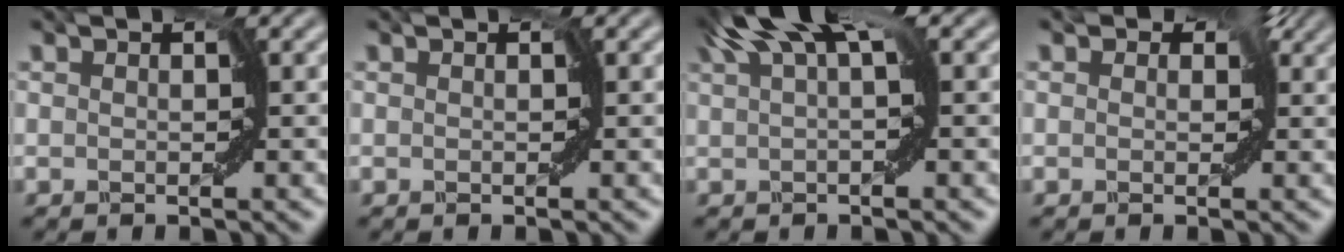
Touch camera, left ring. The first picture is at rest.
{"total": 0.0}
{"total": 5.3, "force": [2.5, 1.1, 4.5], "torque": [-0.074, 0.015, 0.037]}
{"total": 4.2, "force": [1.5, 2.8, 2.7], "torque": [-0.021, 0.018, -0.003]}